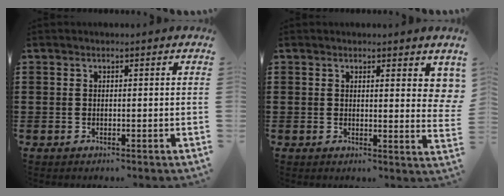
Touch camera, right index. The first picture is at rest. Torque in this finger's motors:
{"motor_torque": [-0.13, 0.17, 0.03, -0.01]}